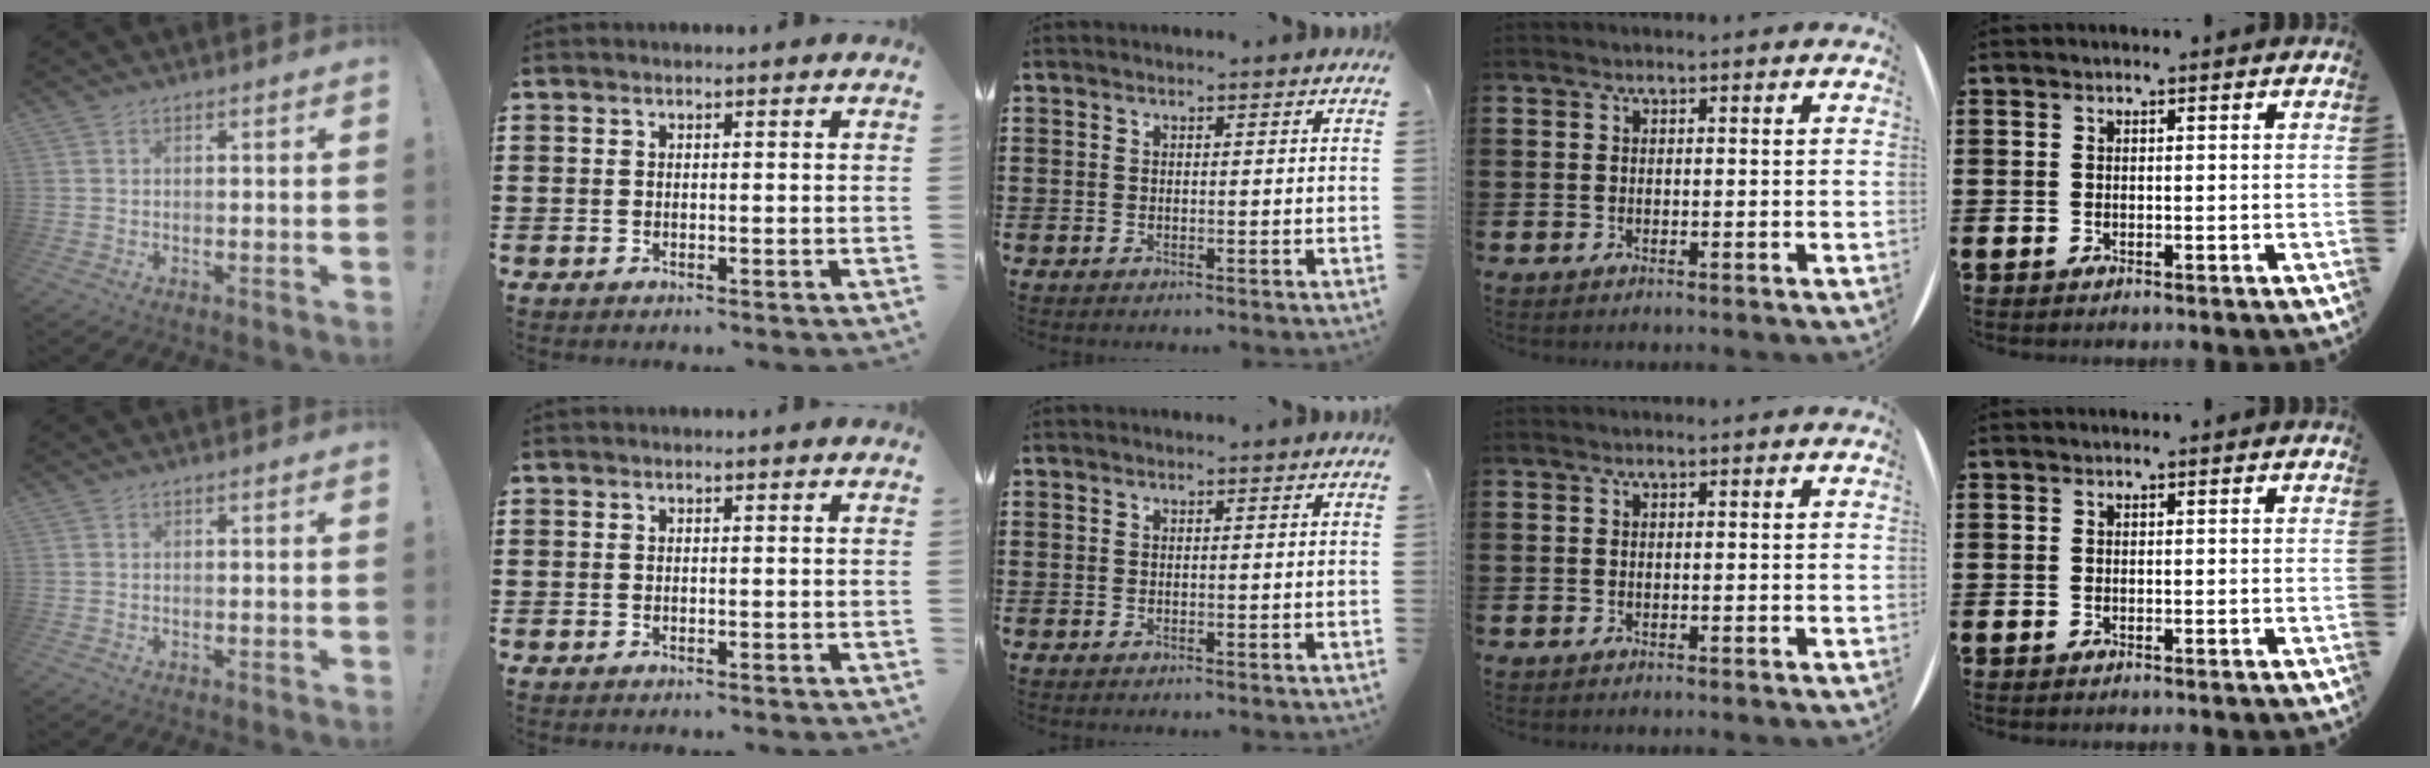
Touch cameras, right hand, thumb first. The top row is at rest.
{}